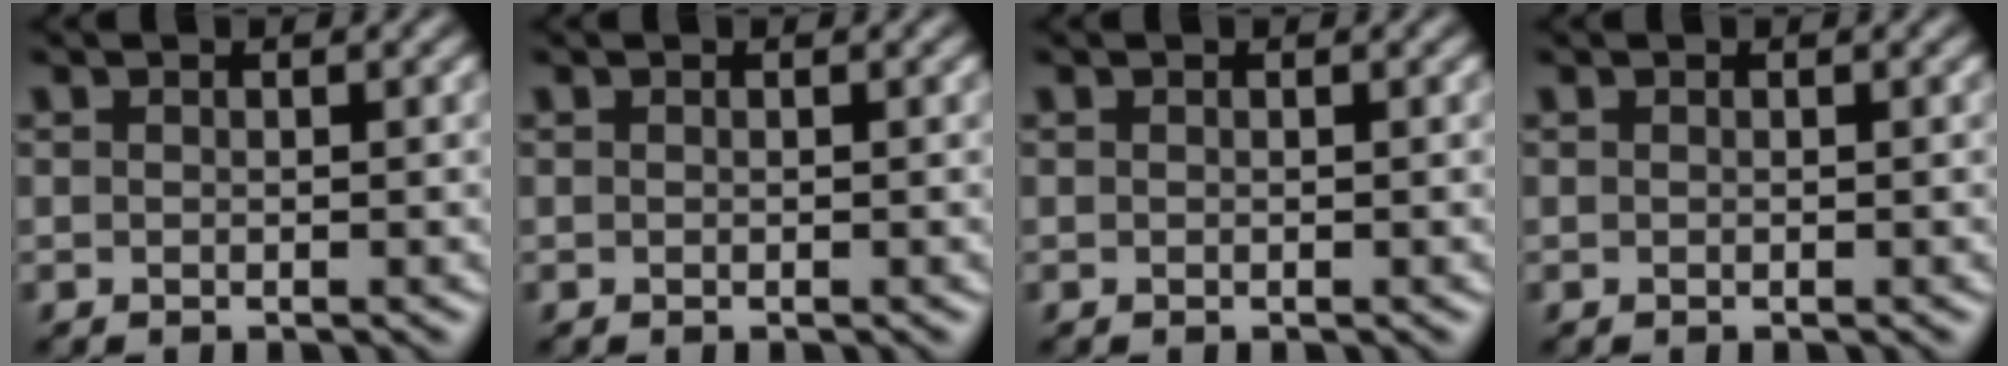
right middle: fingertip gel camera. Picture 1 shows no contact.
{"total": 0.0}
{"total": 0.0}
{"total": 0.0}